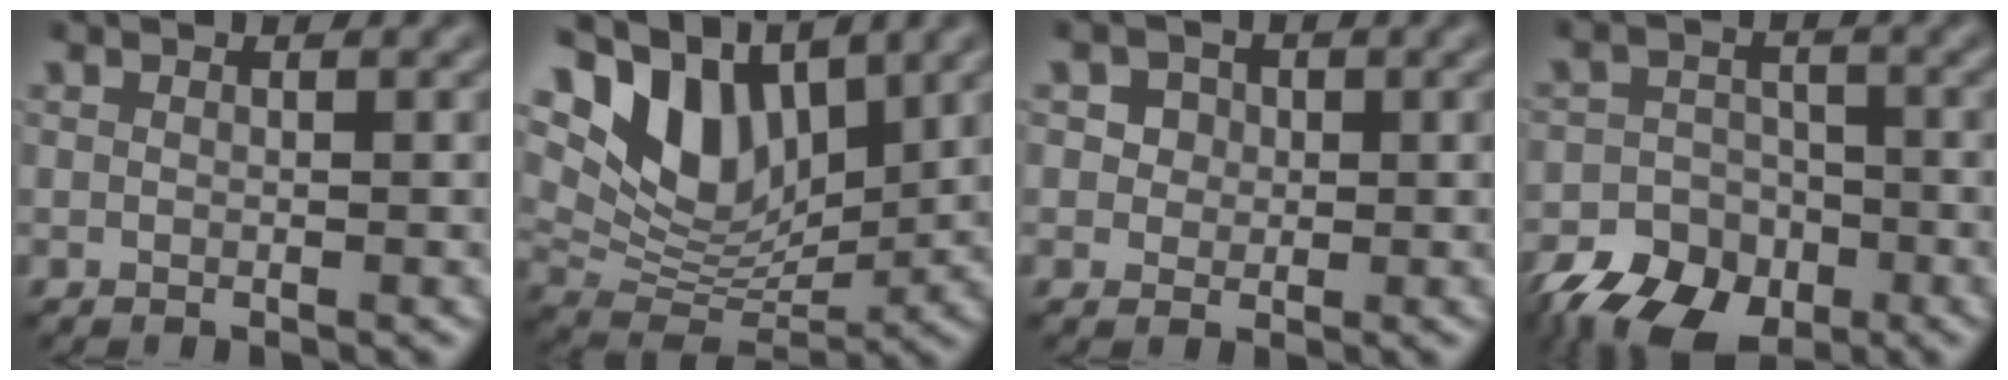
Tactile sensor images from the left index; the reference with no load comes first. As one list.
[{"total": 8.1, "force": [4.0, 4.6, 5.4], "torque": [-0.104, 0.000, 0.075]}, {"total": 3.1, "force": [1.0, 2.5, 1.5], "torque": [-0.025, 0.013, 0.003]}, {"total": 7.5, "force": [-5.8, 3.9, 2.6], "torque": [-0.036, -0.012, -0.093]}]